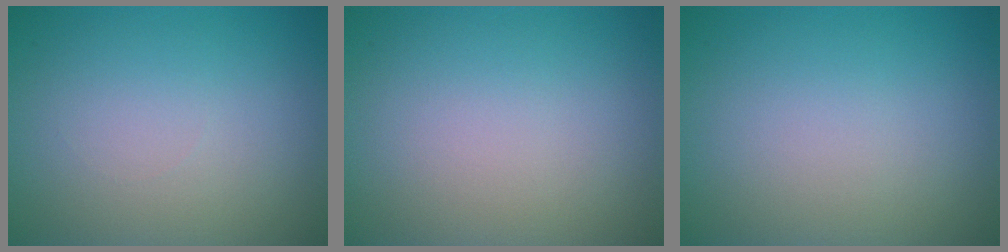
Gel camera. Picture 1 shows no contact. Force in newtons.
{"total": 0.0}
{"total": 0.0}